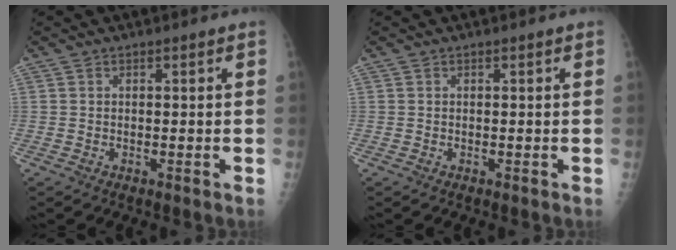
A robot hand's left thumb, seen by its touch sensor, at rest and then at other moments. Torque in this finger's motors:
{"motor_torque": [0.01, 0.01, 0.00, -0.02, 0.00]}